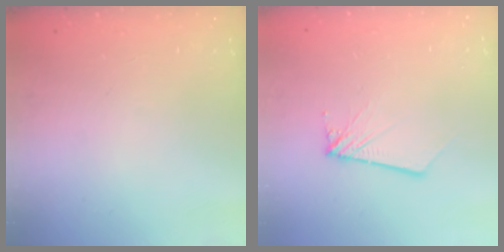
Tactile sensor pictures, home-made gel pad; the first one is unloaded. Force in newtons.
{"total": 2.7, "press": 2.7, "slide": 0.2}